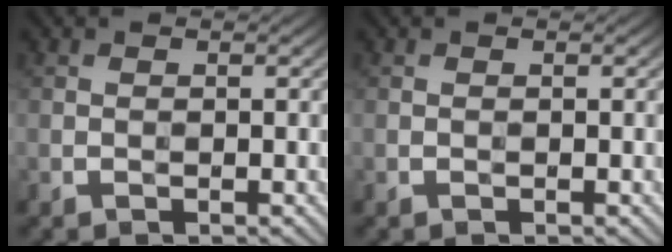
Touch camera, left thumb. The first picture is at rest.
{"total": 0.0}